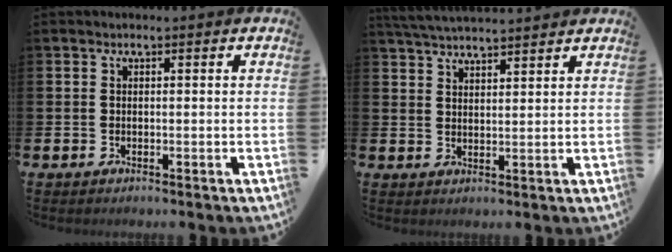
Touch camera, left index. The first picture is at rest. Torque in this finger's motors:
{"motor_torque": [0.92, -1.22, 0.41, 0.15]}